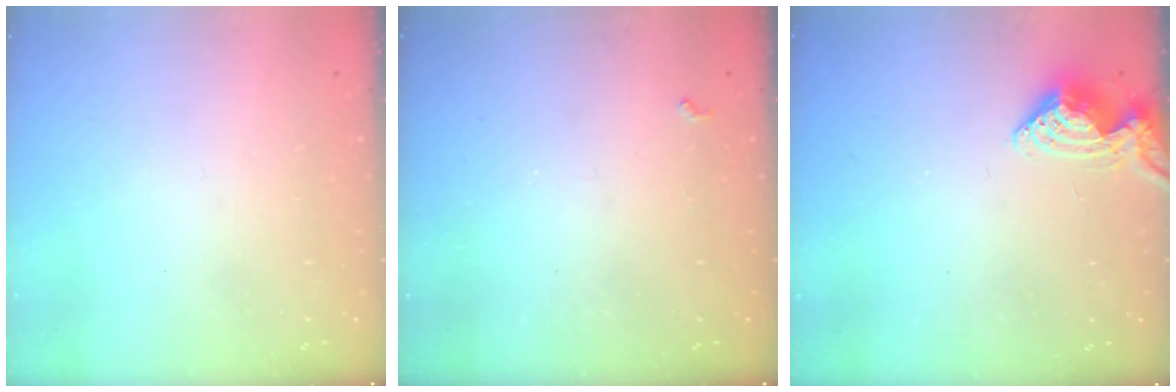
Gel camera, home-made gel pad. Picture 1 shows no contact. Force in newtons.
{"total": 3.9, "press": 3.8, "slide": 0.6}
{"total": 8.2, "press": 8.2, "slide": 0.6}